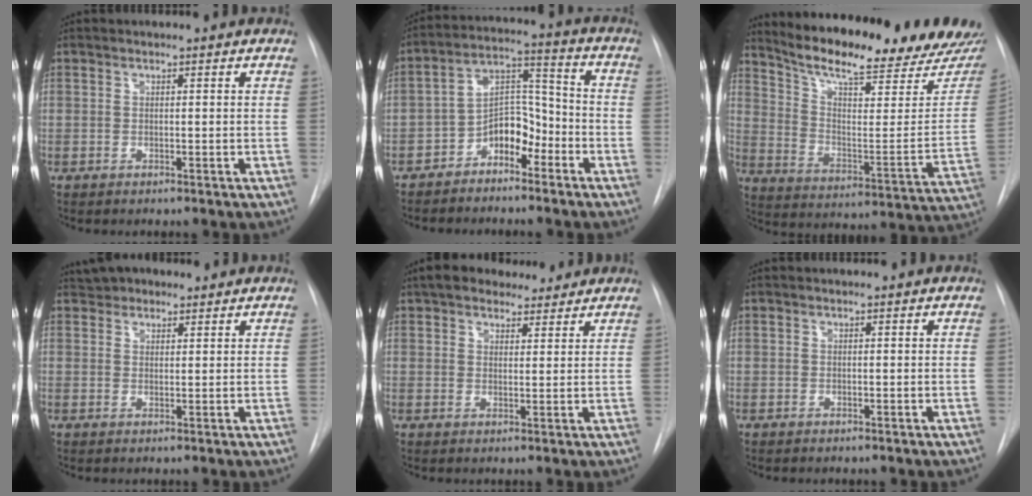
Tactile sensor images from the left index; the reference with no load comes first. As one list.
[{"total": 8.1, "force": [-4.9, 4.4, 4.8], "torque": [-0.083, 0.032, -0.088]}, {"total": 23.8, "force": [21.3, 2.5, 10.1], "torque": [-0.160, -0.078, 0.292]}, {"total": 3.7, "force": [3.0, 2.0, 0.9], "torque": [-0.016, 0.024, 0.049]}, {"total": 8.8, "force": [7.4, 3.6, 3.2], "torque": [-0.038, 0.028, 0.111]}, {"total": 0.0}]